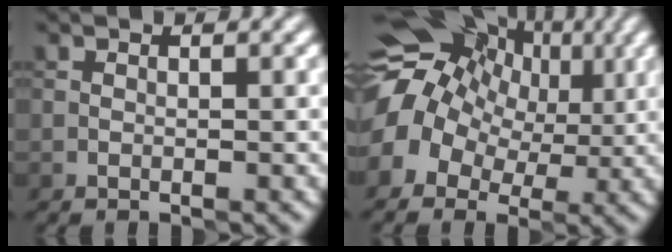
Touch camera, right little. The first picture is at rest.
{"total": 13.3, "force": [2.2, 10.5, 7.9], "torque": [-0.132, 0.016, 0.016]}